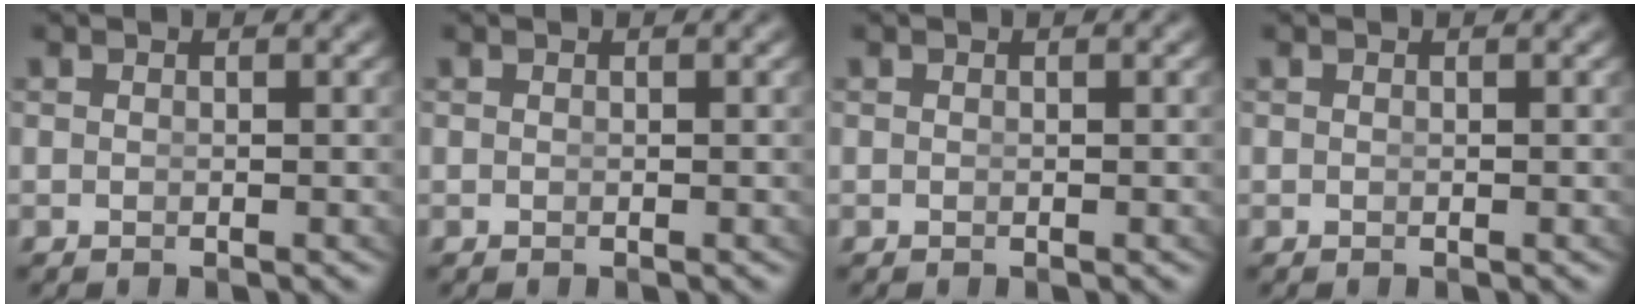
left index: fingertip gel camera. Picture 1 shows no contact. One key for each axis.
{"total": 0.0}
{"total": 0.0}
{"total": 0.0}